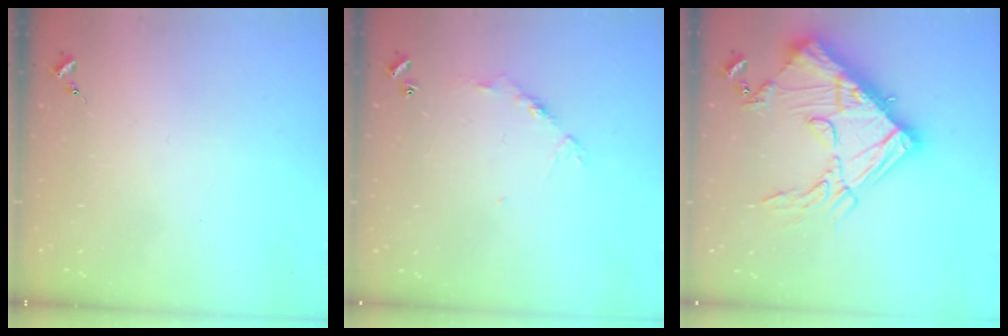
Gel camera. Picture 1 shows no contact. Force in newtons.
{"total": 6.1, "press": 6.1, "slide": 0.5}
{"total": 24.8, "press": 24.7, "slide": 2.3}